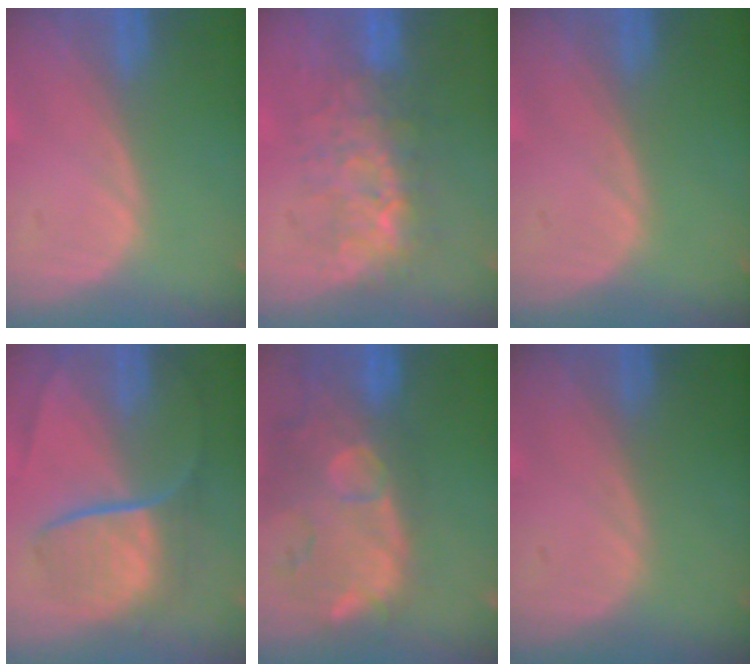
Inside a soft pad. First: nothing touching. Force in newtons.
{"total": 7.6, "press": 7.3, "slide": 2.1}
{"total": 0.0}
{"total": 9.3, "press": 7.8, "slide": 5.2}
{"total": 14.4, "press": 11.8, "slide": 8.3}
{"total": 0.0}